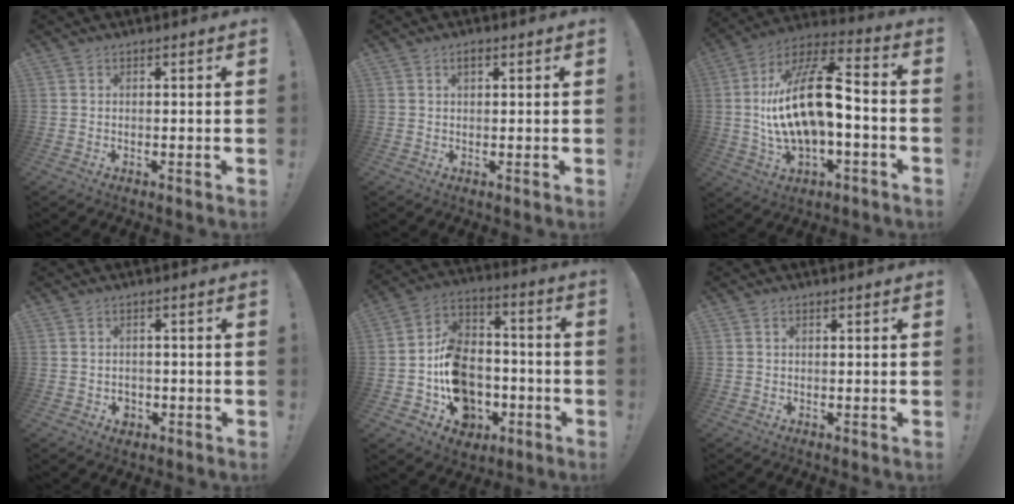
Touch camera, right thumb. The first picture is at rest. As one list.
[{"total": 2.0, "force": [1.0, 1.0, 1.4], "torque": [-0.016, 0.000, 0.013]}, {"total": 21.1, "force": [-0.4, 9.3, 19.0], "torque": [-0.341, 0.005, -0.006]}, {"total": 2.7, "force": [-1.0, 2.3, 0.9], "torque": [-0.013, 0.000, -0.019]}, {"total": 15.9, "force": [-5.4, 12.8, 7.7], "torque": [-0.116, 0.036, -0.085]}, {"total": 0.6, "force": [0.3, 0.3, 0.4], "torque": [-0.008, 0.002, 0.006]}]